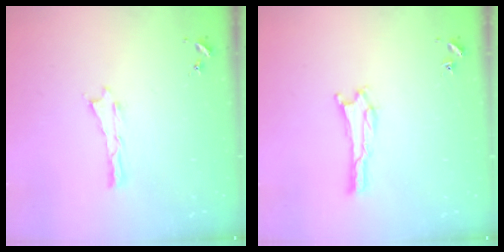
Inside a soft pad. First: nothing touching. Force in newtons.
{"total": 1.3, "press": 1.3, "slide": 0.4}